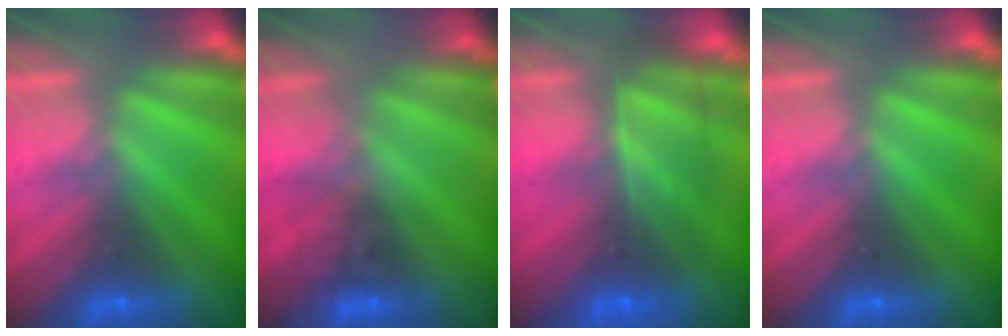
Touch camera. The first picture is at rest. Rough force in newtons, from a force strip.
{"total": 1.5}
{"total": 7.4}
{"total": 0.0}